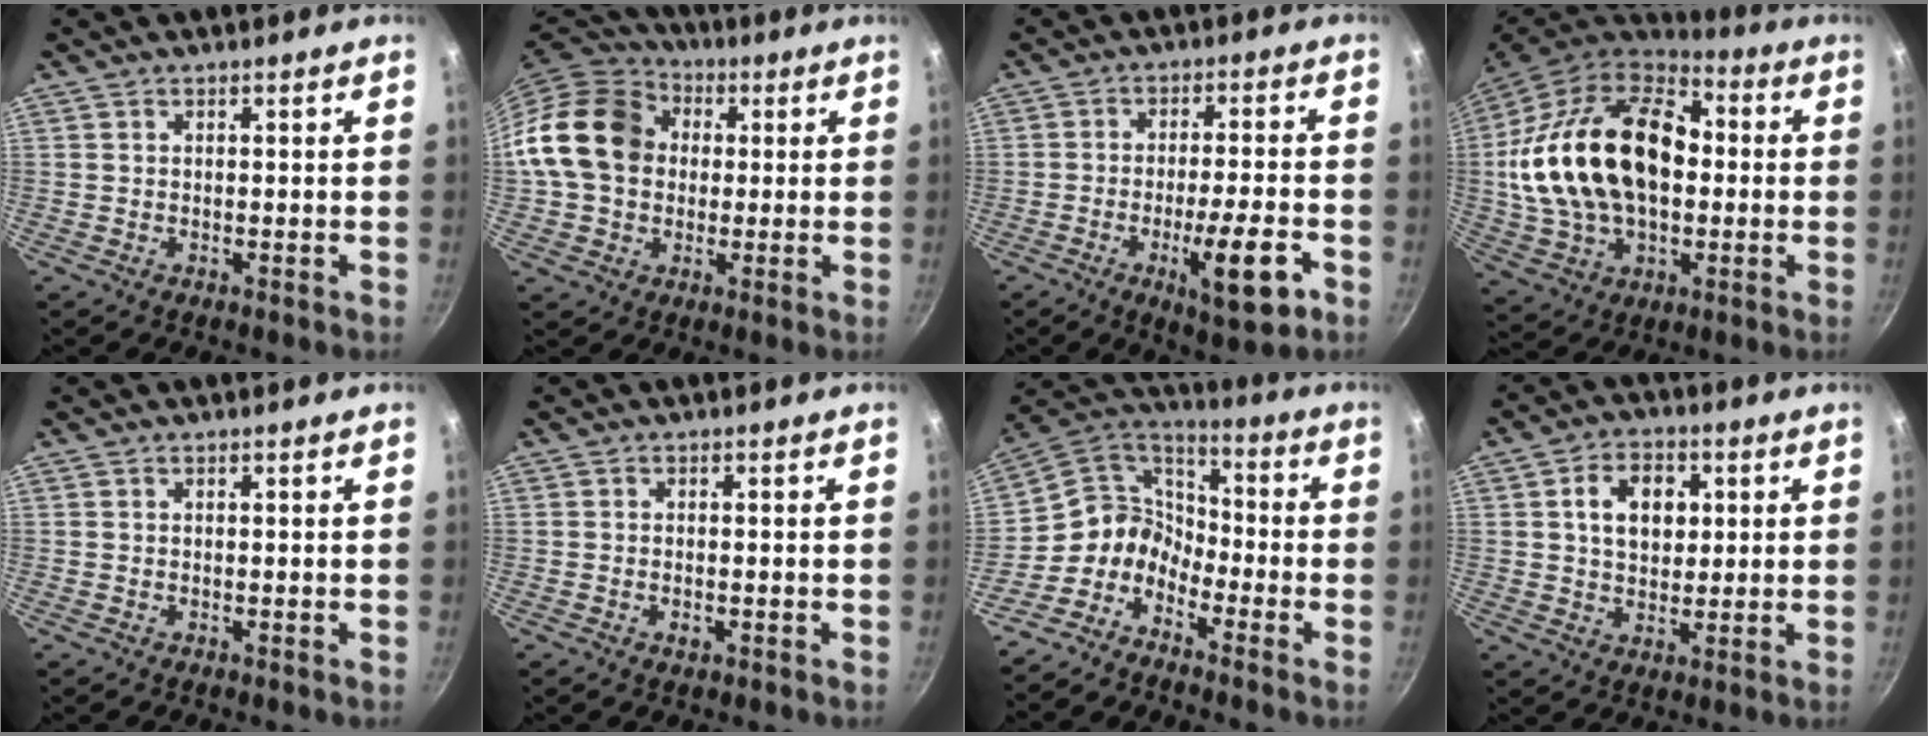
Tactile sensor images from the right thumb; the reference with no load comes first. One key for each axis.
{"total": 16.8, "fx": 1.9, "fy": 13.6, "fz": 9.7, "tx": -0.156, "ty": 0.032, "tz": 0.022}
{"total": 11.5, "fx": -4.7, "fy": 2.6, "fz": 10.2, "tx": -0.147, "ty": 0.017, "tz": -0.067}
{"total": 28.2, "fx": 1.3, "fy": 18.1, "fz": 21.6, "tx": -0.389, "ty": 0.036, "tz": 0.023}
{"total": 0.0}
{"total": 1.4, "fx": -0.5, "fy": 0.8, "fz": 1.0, "tx": -0.019, "ty": 0.001, "tz": -0.009}
{"total": 9.0, "fx": -5.2, "fy": 6.5, "fz": 3.5, "tx": -0.048, "ty": 0.074, "tz": -0.141}
{"total": 9.3, "fx": 2.1, "fy": 6.7, "fz": 6.1, "tx": -0.076, "ty": 0.002, "tz": 0.031}